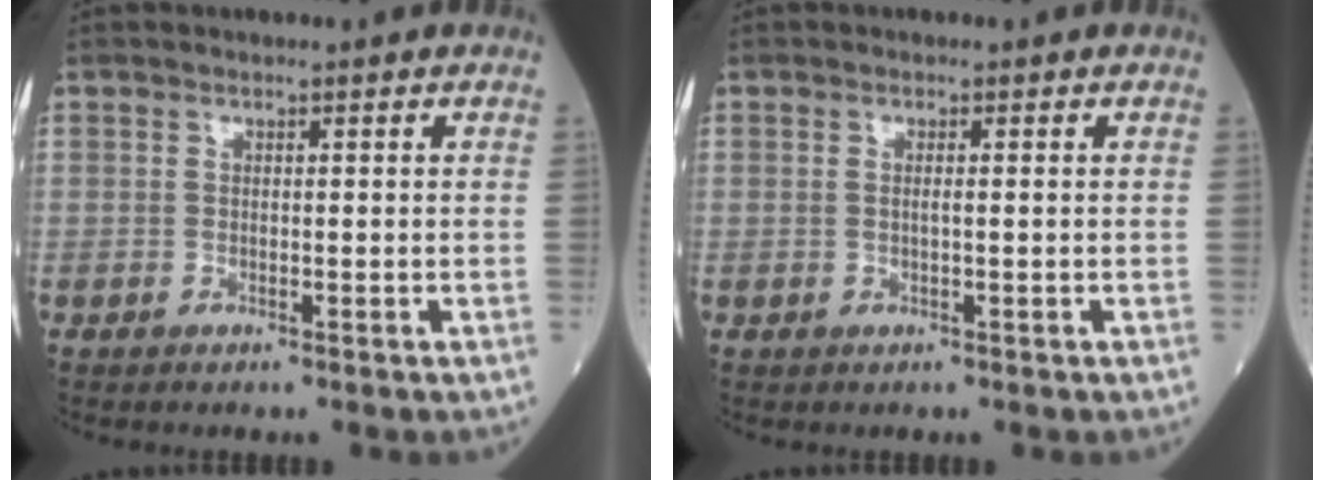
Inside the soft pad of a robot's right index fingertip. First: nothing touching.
{"total": 0.8, "force": [0.0, 0.0, 0.8], "torque": [-0.017, 0.000, 0.000]}